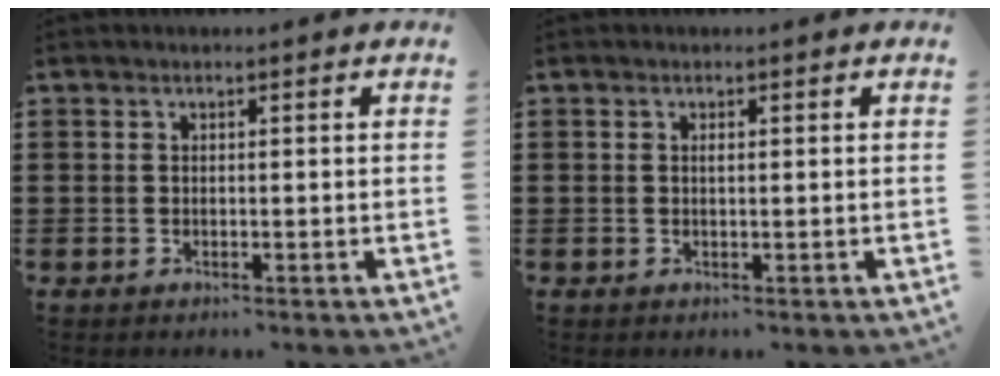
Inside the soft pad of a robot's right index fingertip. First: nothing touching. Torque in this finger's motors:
{"motor_torque": [0.17, 0.10, 0.00, 0.04]}